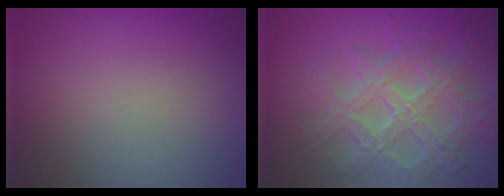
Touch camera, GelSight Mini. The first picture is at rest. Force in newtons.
{"total": 7.9, "press": 5.7, "slide": 5.6}